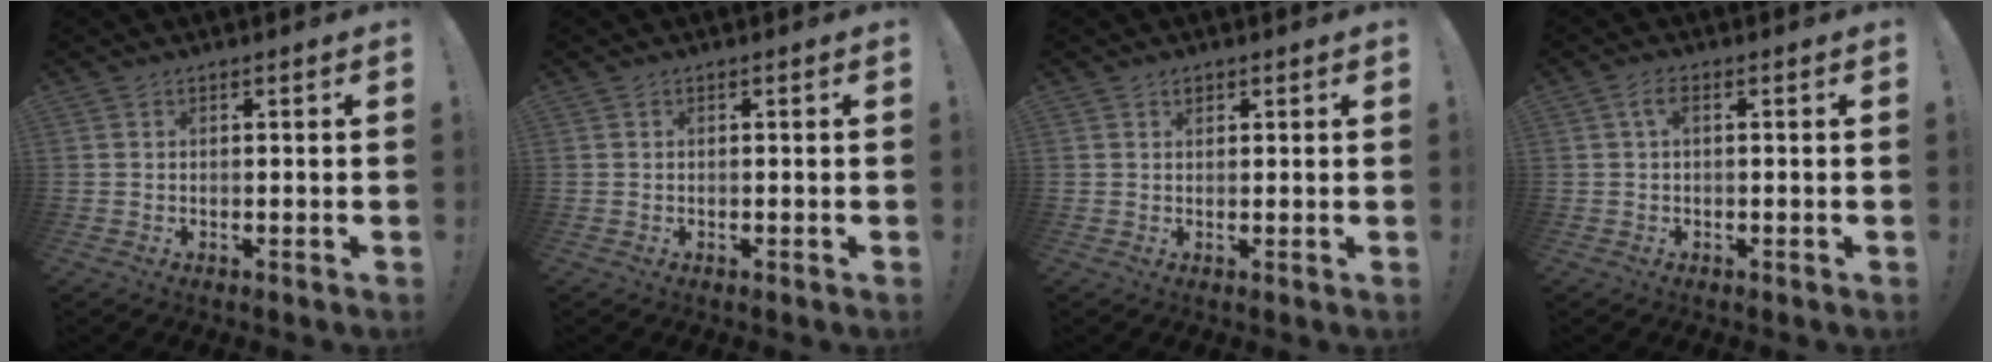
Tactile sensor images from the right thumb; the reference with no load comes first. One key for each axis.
{"total": 0.0}
{"total": 1.4, "fx": 0.9, "fy": 0.9, "fz": 0.4, "tx": 0.003, "ty": -0.002, "tz": 0.015}
{"total": 2.9, "fx": 0.7, "fy": 0.9, "fz": 2.7, "tx": -0.046, "ty": 0.004, "tz": 0.011}